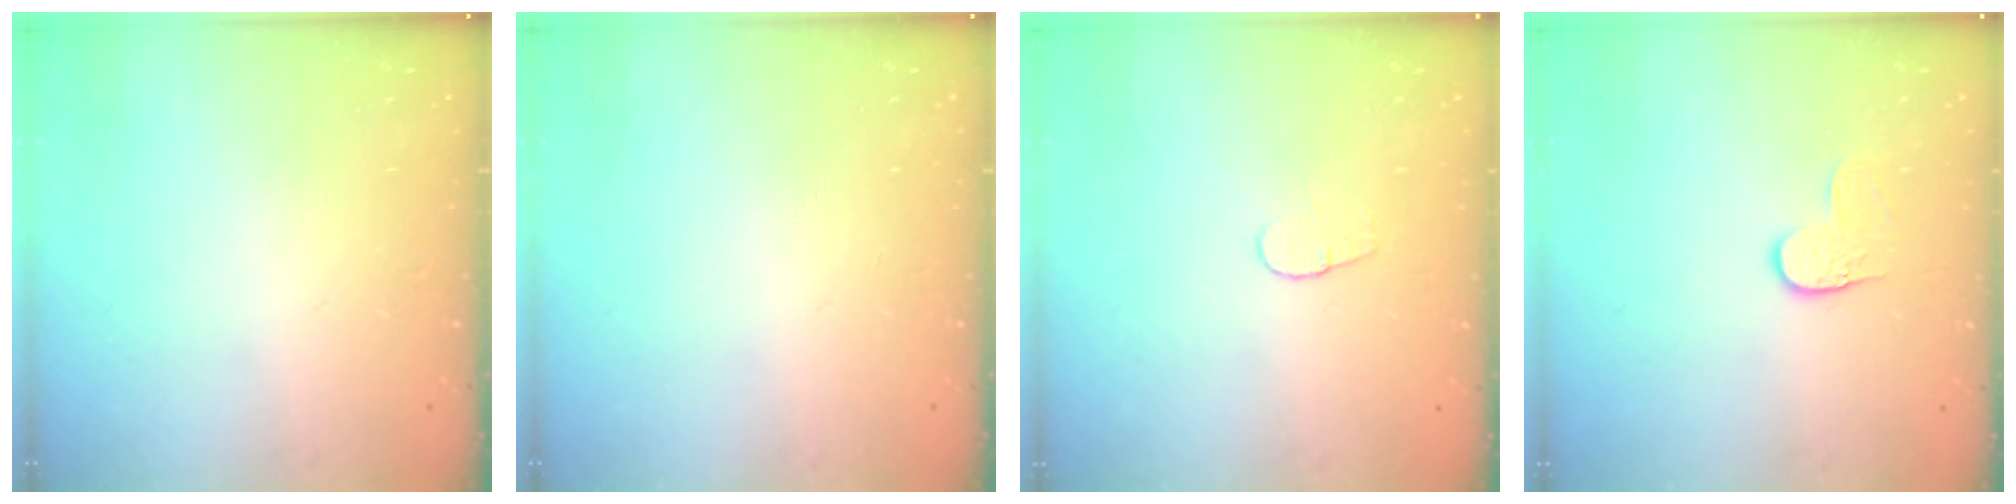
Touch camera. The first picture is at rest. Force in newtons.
{"total": 0.0}
{"total": 3.6, "press": 3.6, "slide": 0.4}
{"total": 3.7, "press": 3.7, "slide": 0.2}